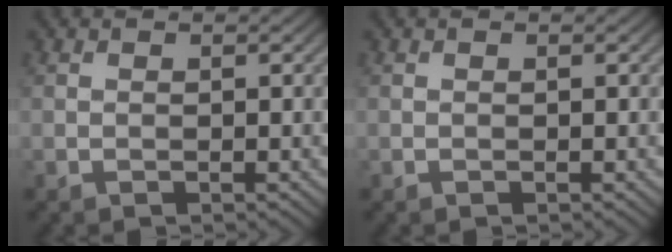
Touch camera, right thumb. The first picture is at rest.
{"total": 0.0}